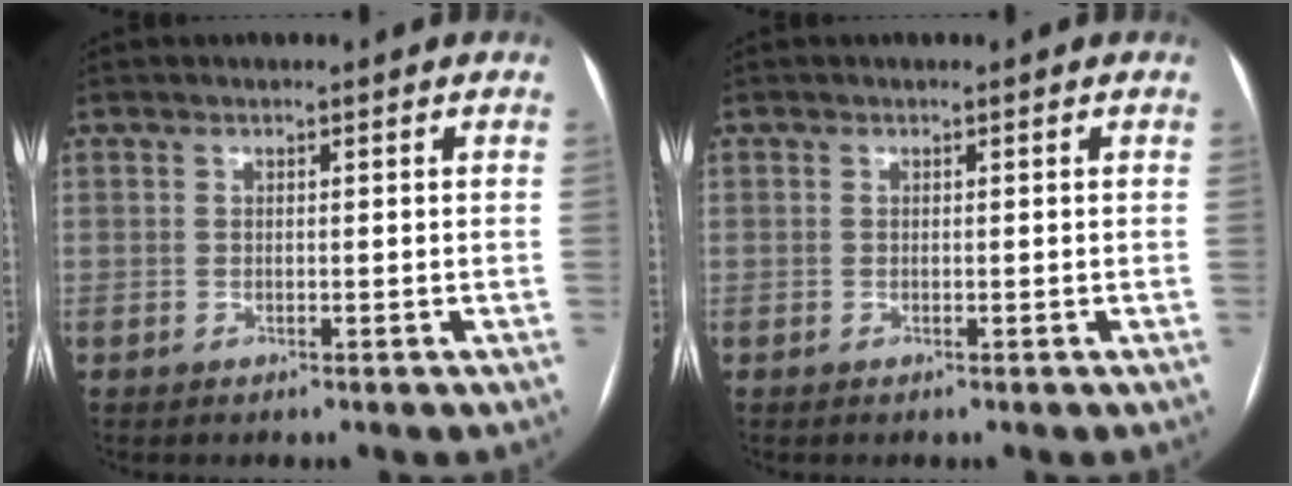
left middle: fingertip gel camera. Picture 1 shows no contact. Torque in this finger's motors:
{"motor_torque": [0.00, 0.00, 0.00, 0.00]}